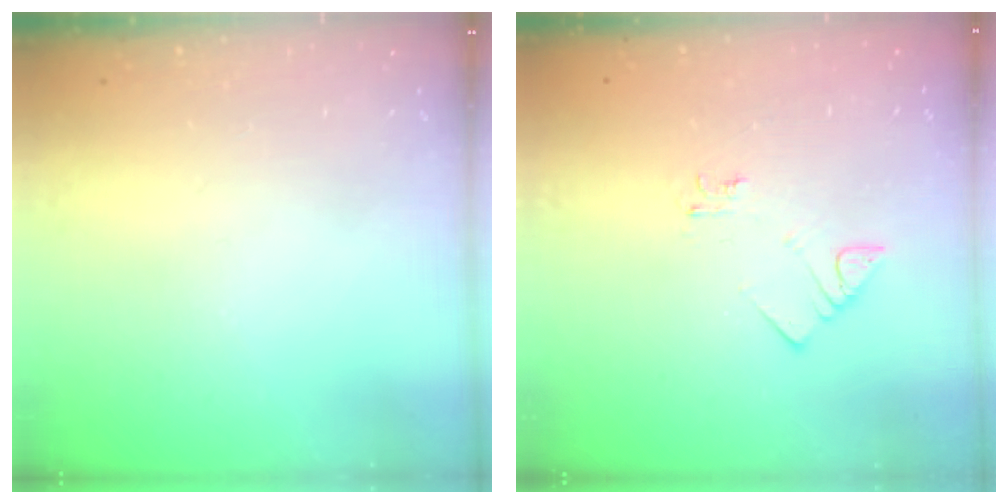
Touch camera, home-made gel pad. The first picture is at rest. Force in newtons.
{"total": 4.1, "press": 4.0, "slide": 0.7}